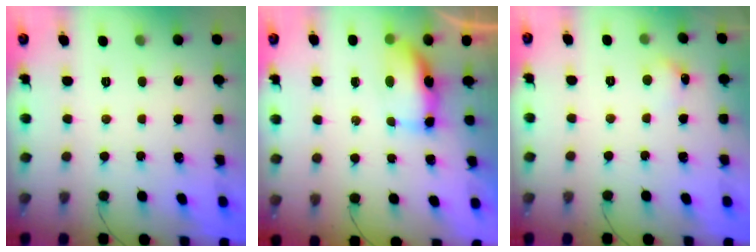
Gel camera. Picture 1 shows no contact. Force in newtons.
{"total": 13.1, "press": 8.8, "slide": 9.7}
{"total": 5.7, "press": 5.4, "slide": 1.8}